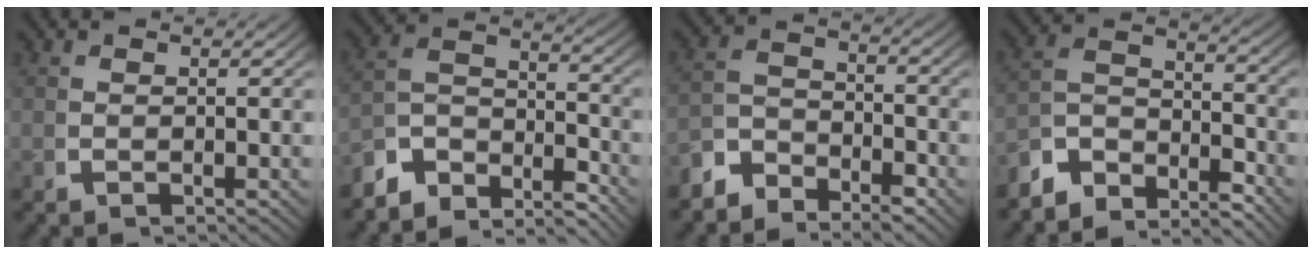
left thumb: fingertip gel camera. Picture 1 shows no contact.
{"total": 8.1, "force": [-3.8, 5.2, 4.9], "torque": [-0.102, -0.029, -0.065]}
{"total": 4.8, "force": [-3.6, 2.6, 1.9], "torque": [-0.024, -0.012, -0.067]}
{"total": 7.1, "force": [-3.5, 4.3, 4.4], "torque": [-0.084, -0.025, -0.061]}